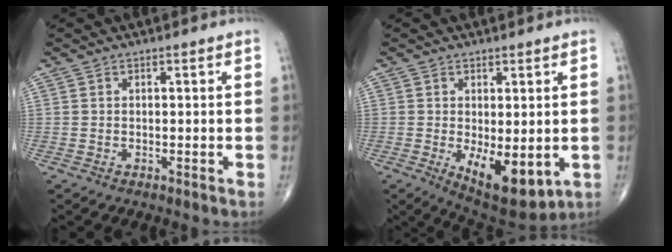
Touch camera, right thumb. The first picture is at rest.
{"total": 10.4, "force": [-2.1, 4.7, 9.1], "torque": [-0.121, -0.022, -0.016]}